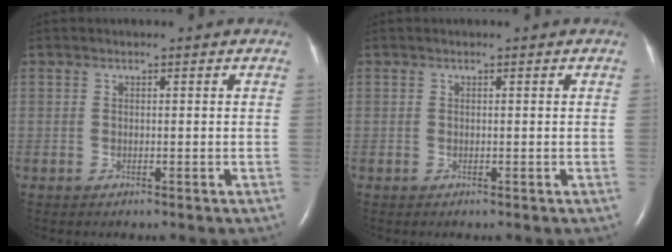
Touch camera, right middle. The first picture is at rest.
{"total": 0.0}